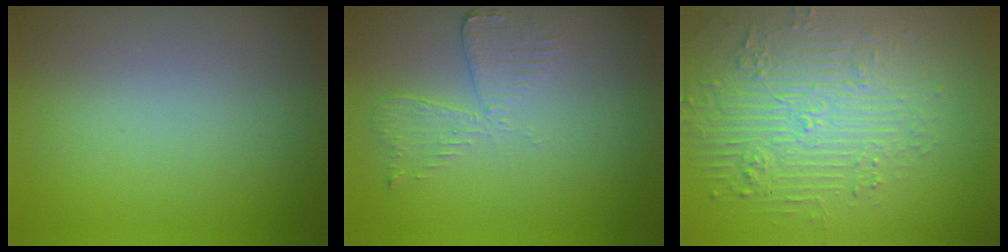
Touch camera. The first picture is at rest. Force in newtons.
{"total": 2.6, "press": 2.3, "slide": 1.3}
{"total": 6.0, "press": 4.8, "slide": 3.6}